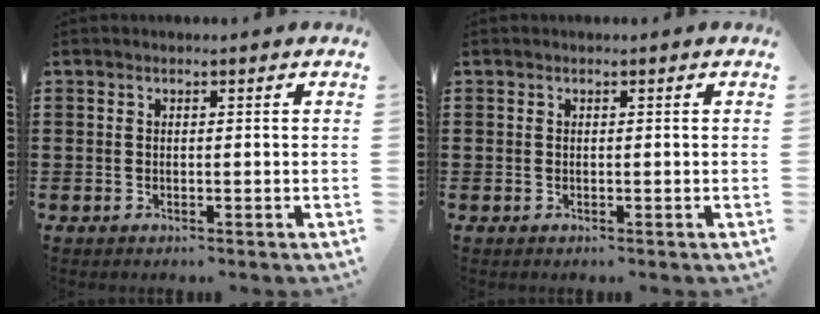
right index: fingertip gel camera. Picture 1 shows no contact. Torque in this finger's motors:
{"motor_torque": [-0.36, 1.78, -0.01, 0.00]}